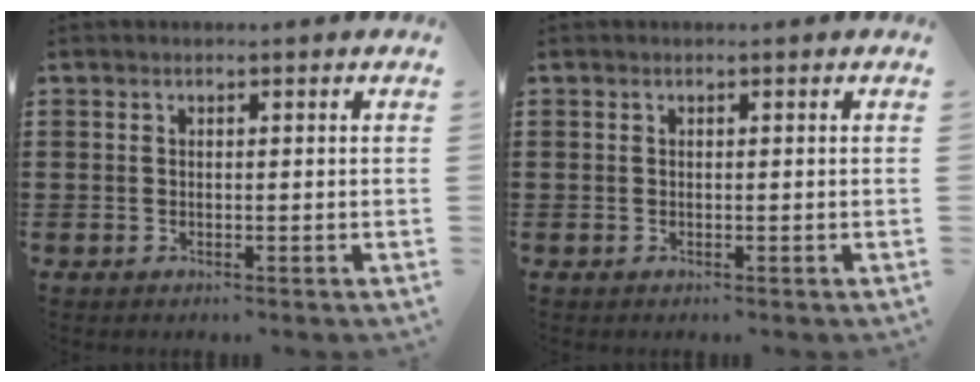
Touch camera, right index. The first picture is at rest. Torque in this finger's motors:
{"motor_torque": [1.59, 0.54, 0.01, 0.01]}